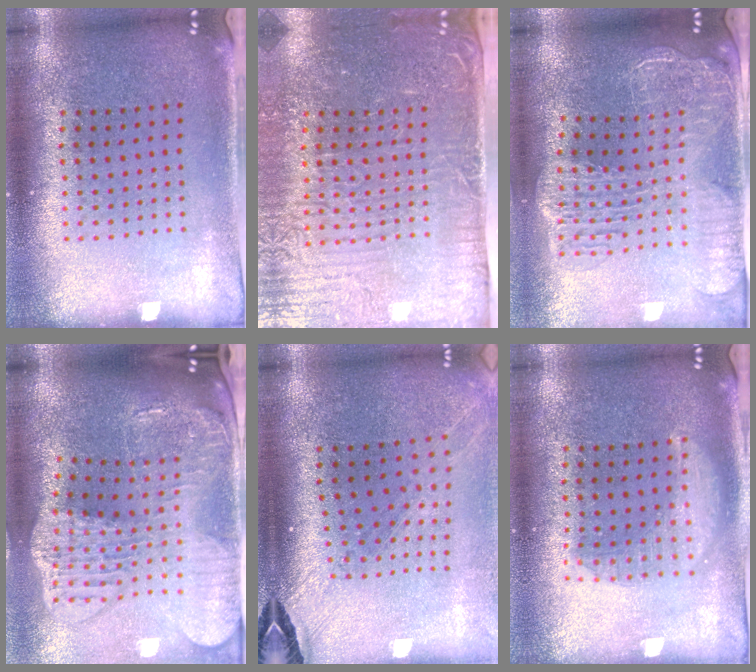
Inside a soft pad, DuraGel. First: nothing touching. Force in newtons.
{"total": 5.1, "press": 4.5, "slide": 2.5}
{"total": 2.9, "press": 2.4, "slide": 1.7}
{"total": 4.4, "press": 3.4, "slide": 2.9}
{"total": 1.5, "press": 1.4, "slide": 0.5}
{"total": 1.4, "press": 1.4, "slide": 0.1}